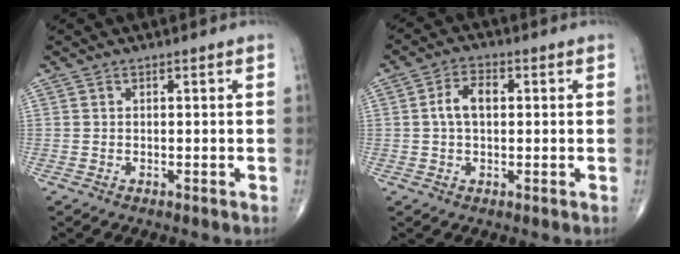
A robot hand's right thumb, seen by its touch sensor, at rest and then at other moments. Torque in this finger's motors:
{"motor_torque": [0.05, 0.01, 0.59, 0.22, 0.02]}